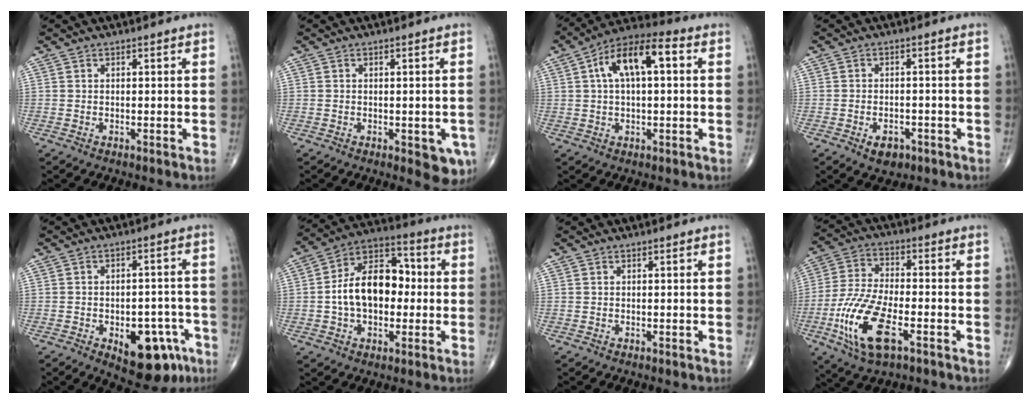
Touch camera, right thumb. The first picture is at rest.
{"total": 5.5, "force": [-1.9, 2.4, 4.6], "torque": [-0.034, -0.006, -0.019]}
{"total": 12.3, "force": [2.8, 5.5, 10.7], "torque": [-0.186, 0.034, 0.039]}
{"total": 4.1, "force": [-2.1, 2.6, 2.4], "torque": [-0.027, 0.007, -0.026]}
{"total": 13.6, "force": [-6.2, 7.2, 9.7], "torque": [-0.096, 0.036, -0.073]}
{"total": 15.1, "force": [-0.4, 9.8, 11.5], "torque": [-0.170, 0.039, -0.015]}
{"total": 0.0}
{"total": 15.2, "force": [-5.8, 6.4, 12.6], "torque": [-0.267, 0.011, -0.107]}